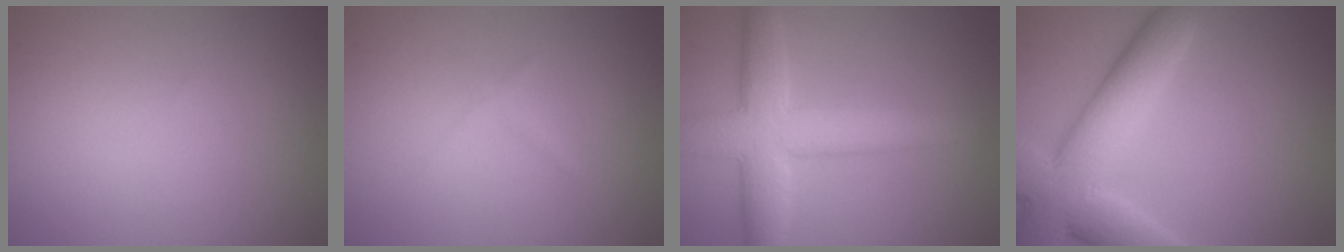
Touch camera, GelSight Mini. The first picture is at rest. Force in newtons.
{"total": 0.7, "press": 0.7, "slide": 0.0}
{"total": 6.8, "press": 6.8, "slide": 0.3}
{"total": 9.2, "press": 9.2, "slide": 0.7}